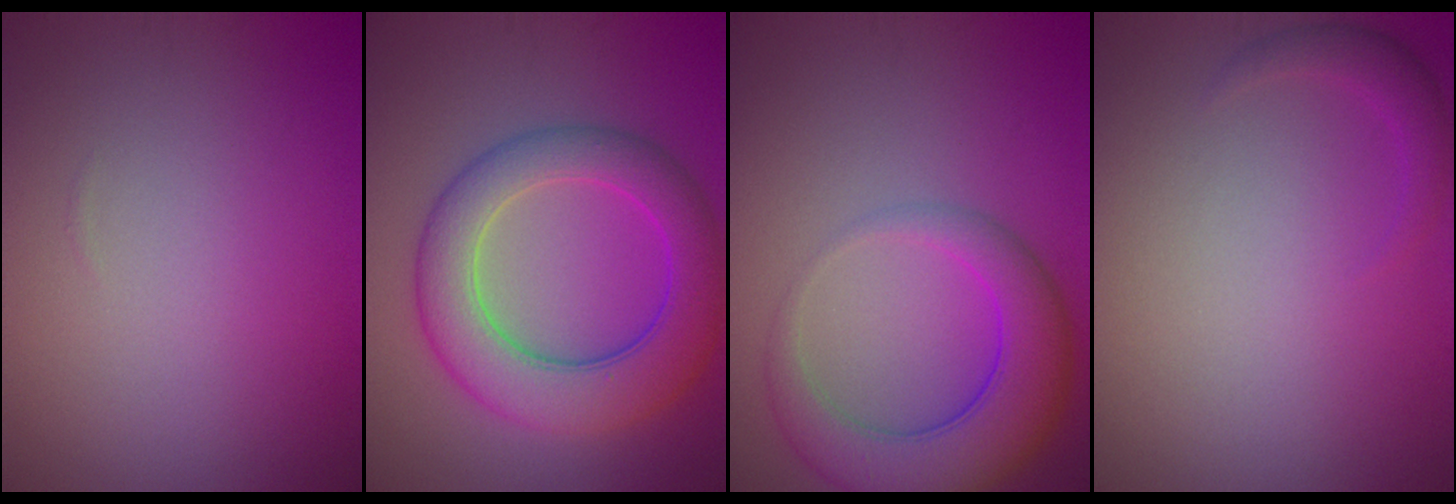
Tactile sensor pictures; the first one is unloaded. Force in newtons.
{"total": 7.5, "press": 7.5, "slide": 0.1}
{"total": 6.2, "press": 6.2, "slide": 0.4}
{"total": 1.5, "press": 1.5, "slide": 0.0}